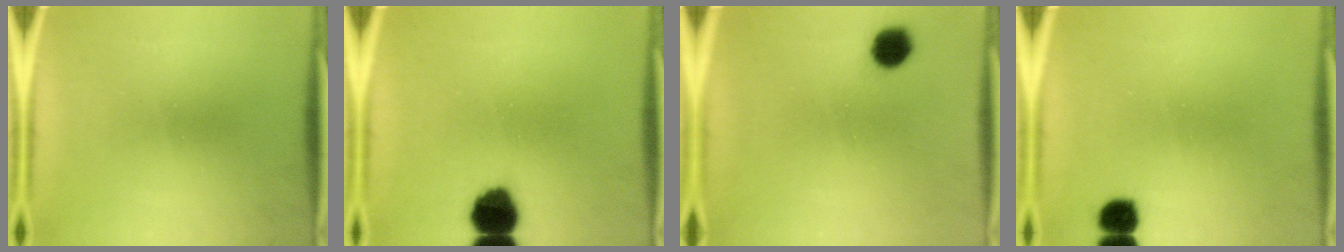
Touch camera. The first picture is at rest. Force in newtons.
{"total": 9.5}
{"total": 5.9}
{"total": 4.1}